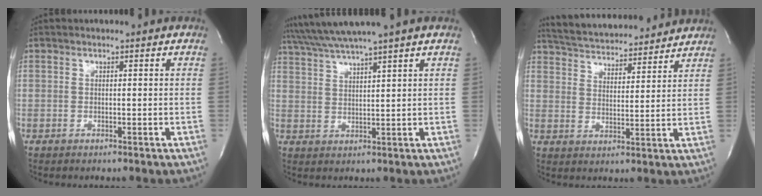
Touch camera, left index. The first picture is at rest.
{"total": 8.1, "force": [6.8, -1.8, 4.0], "torque": [-0.075, 0.019, 0.119]}
{"total": 17.3, "force": [16.2, 3.0, 5.4], "torque": [-0.096, 0.026, 0.240]}